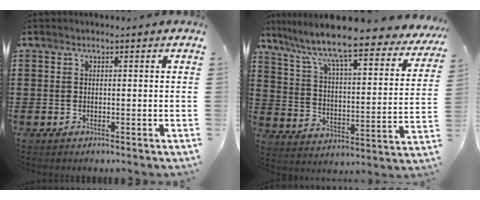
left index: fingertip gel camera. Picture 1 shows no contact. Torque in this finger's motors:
{"motor_torque": [1.30, -0.83, 1.05, 0.21]}